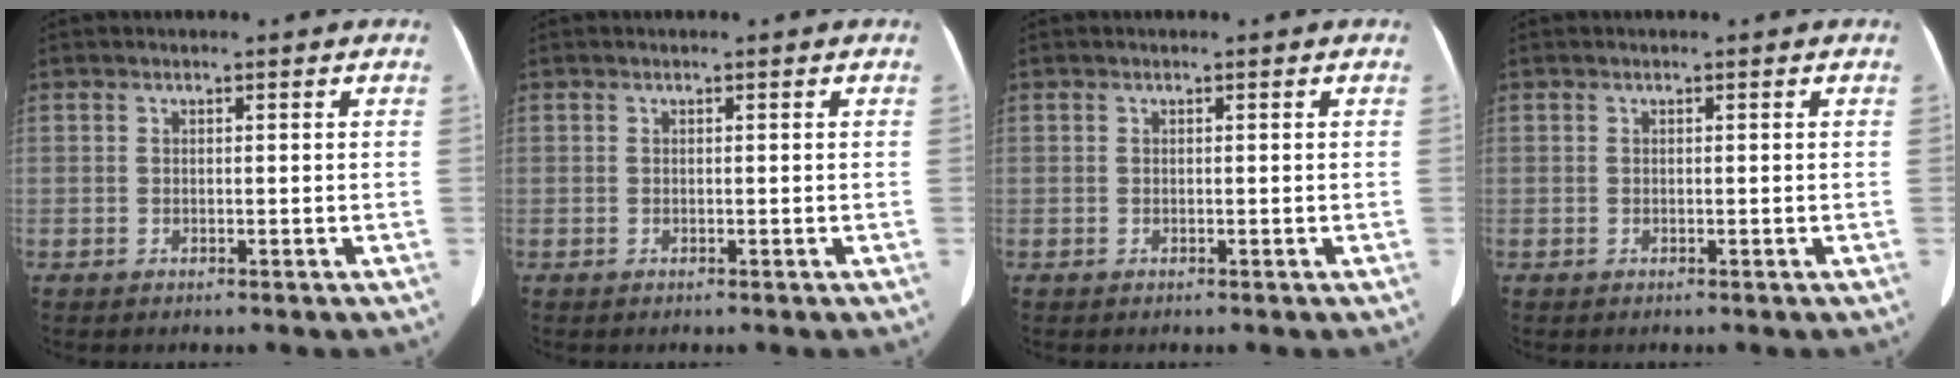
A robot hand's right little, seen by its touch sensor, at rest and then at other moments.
{"total": 0.0}
{"total": 0.0}
{"total": 0.0}